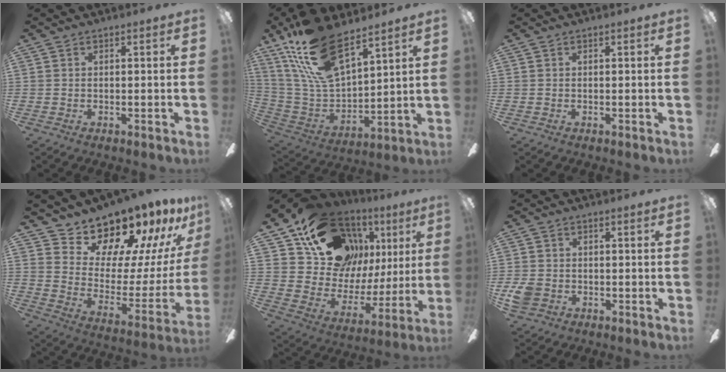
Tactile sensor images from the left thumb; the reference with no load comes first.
{"total": 21.4, "force": [14.7, 8.7, 12.8], "torque": [-0.267, -0.087, 0.263]}
{"total": 0.0}
{"total": 14.7, "force": [13.7, 4.6, 2.6], "torque": [-0.045, -0.135, 0.239]}
{"total": 18.2, "force": [12.0, 11.7, 7.2], "torque": [-0.138, -0.083, 0.233]}
{"total": 5.2, "force": [-2.0, 4.1, 2.5], "torque": [-0.057, 0.011, -0.037]}